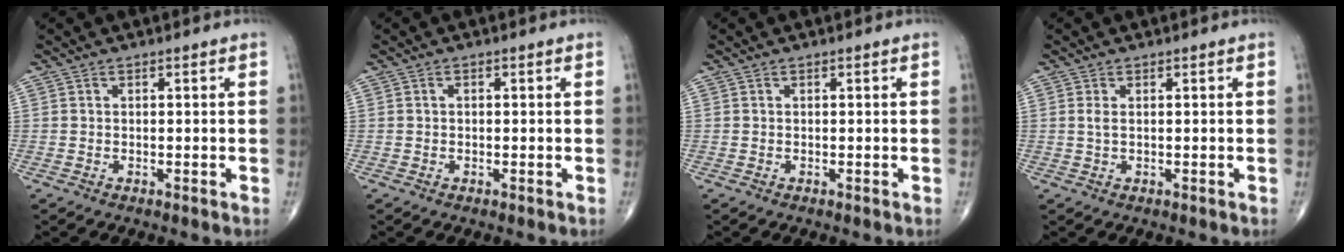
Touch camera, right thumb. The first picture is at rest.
{"total": 0.5, "force": [0.0, 0.3, 0.4], "torque": [-0.004, 0.002, -0.001]}
{"total": 0.0}
{"total": 0.7, "force": [0.1, 0.3, 0.6], "torque": [-0.018, 0.002, 0.004]}